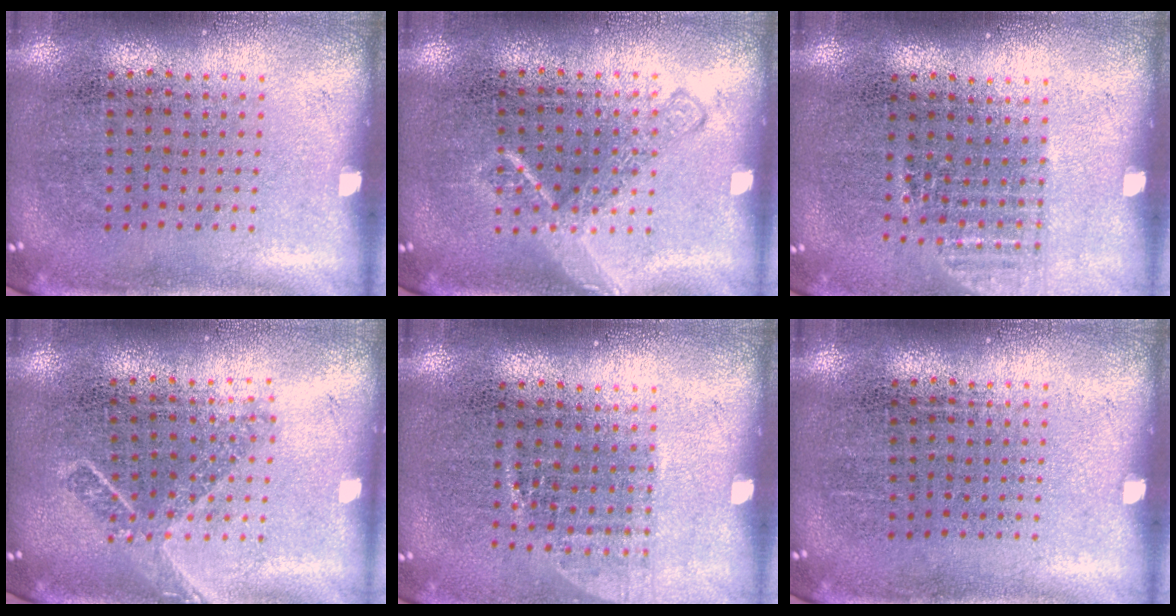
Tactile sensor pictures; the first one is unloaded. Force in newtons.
{"total": 2.3, "press": 2.3, "slide": 0.5}
{"total": 1.1, "press": 1.0, "slide": 0.4}
{"total": 1.6, "press": 1.2, "slide": 1.1}
{"total": 1.0, "press": 0.9, "slide": 0.6}
{"total": 0.0}